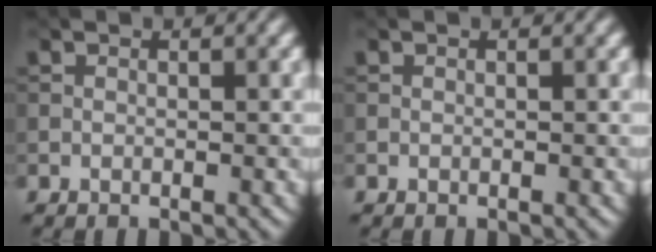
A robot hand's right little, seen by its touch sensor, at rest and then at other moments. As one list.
[{"total": 0.0}]